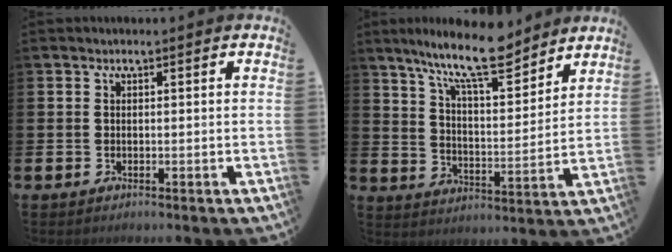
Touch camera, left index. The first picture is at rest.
{"total": 11.9, "force": [10.2, 2.4, 5.6], "torque": [-0.114, -0.059, 0.176]}